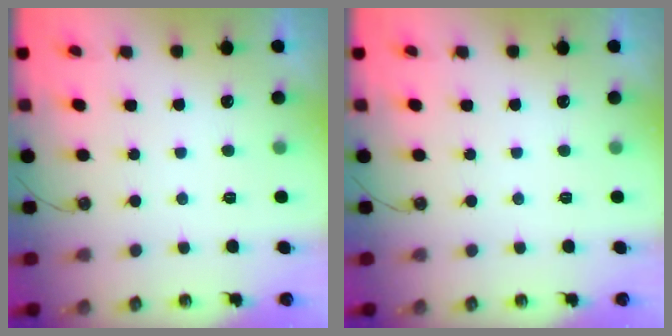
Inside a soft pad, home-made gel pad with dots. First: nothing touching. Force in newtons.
{"total": 0.0}